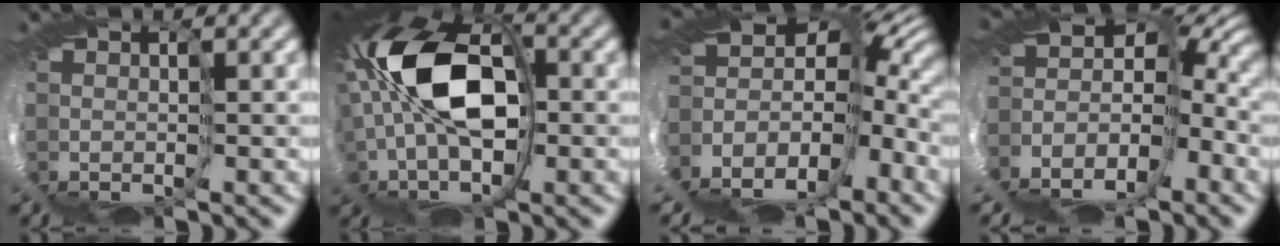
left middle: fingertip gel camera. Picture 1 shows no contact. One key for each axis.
{"total": 13.0, "fx": -0.2, "fy": 7.6, "fz": 10.5, "tx": -0.202, "ty": 0.005, "tz": -0.030}
{"total": 11.2, "fx": -6.1, "fy": 6.0, "fz": 7.3, "tx": -0.115, "ty": -0.016, "tz": -0.072}
{"total": 10.2, "fx": -5.5, "fy": 6.2, "fz": 5.8, "tx": -0.103, "ty": -0.023, "tz": -0.061}